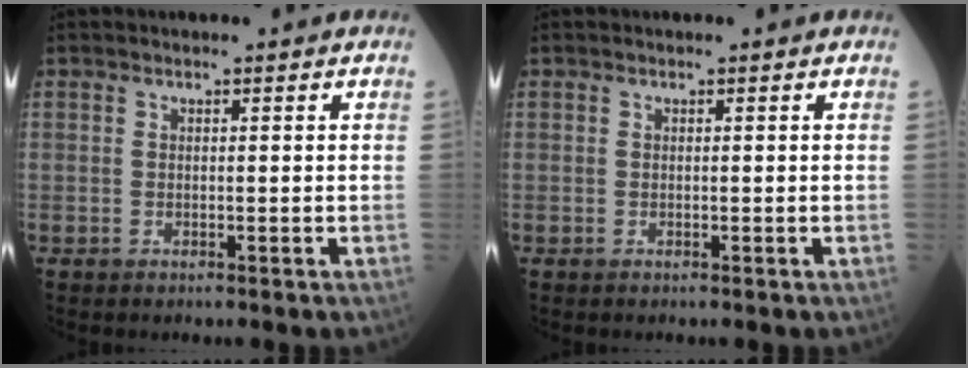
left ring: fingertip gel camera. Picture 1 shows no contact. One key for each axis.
{"total": 0.0}